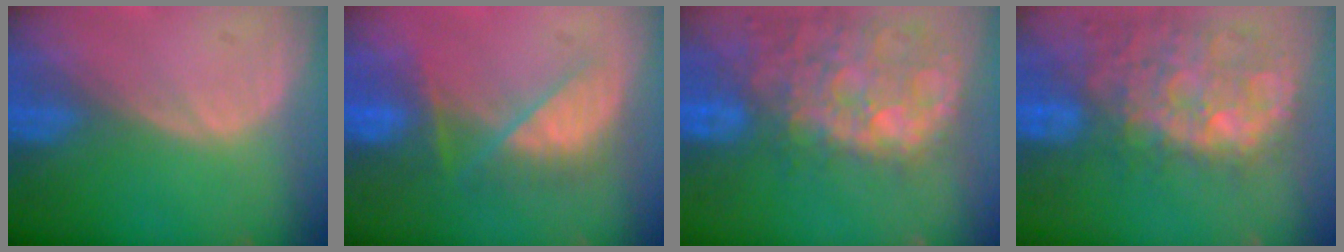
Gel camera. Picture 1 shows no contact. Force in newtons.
{"total": 7.2, "press": 7.0, "slide": 1.6}
{"total": 13.5, "press": 11.6, "slide": 6.8}
{"total": 12.2, "press": 11.1, "slide": 5.1}